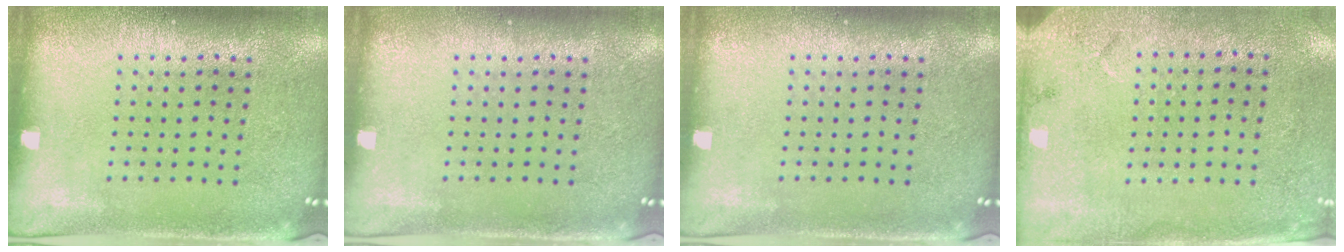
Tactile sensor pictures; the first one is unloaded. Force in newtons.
{"total": 0.0}
{"total": 0.0}
{"total": 2.7, "press": 2.2, "slide": 1.6}